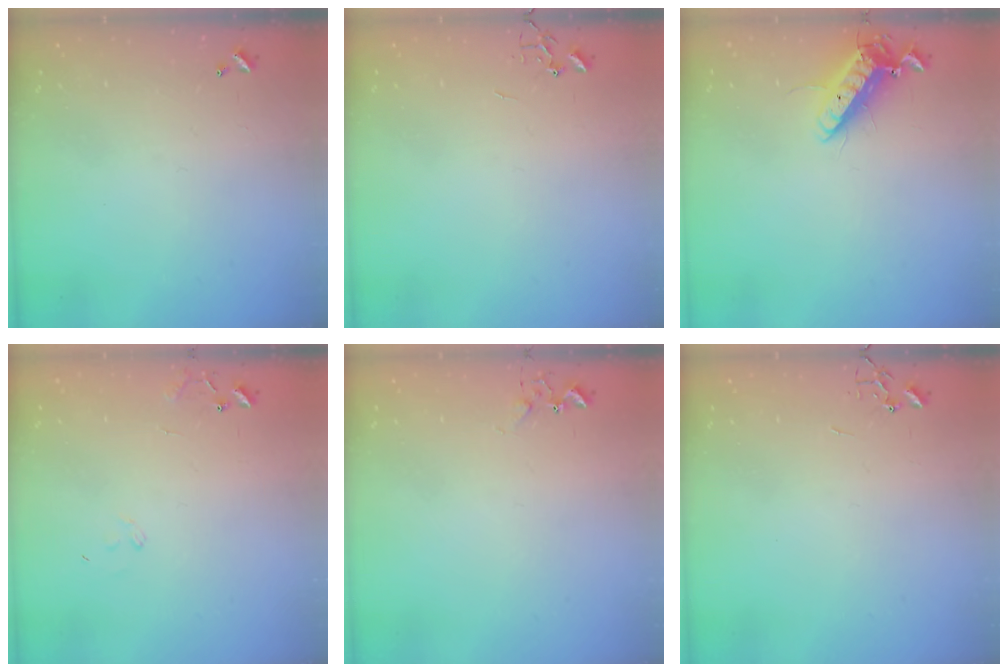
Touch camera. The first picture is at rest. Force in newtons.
{"total": 0.0}
{"total": 12.9, "press": 12.7, "slide": 2.1}
{"total": 7.6, "press": 7.6, "slide": 0.7}
{"total": 5.2, "press": 5.2, "slide": 0.6}
{"total": 0.0}